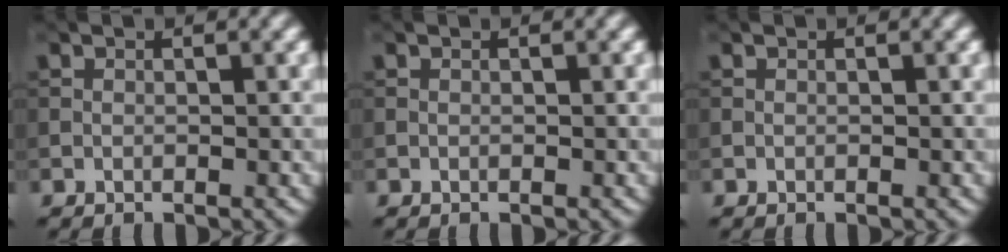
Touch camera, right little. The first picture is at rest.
{"total": 0.0}
{"total": 0.0}